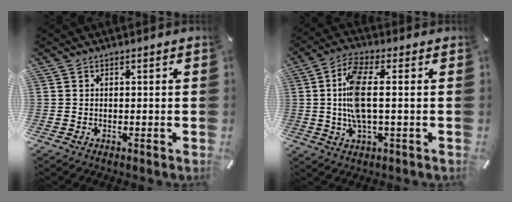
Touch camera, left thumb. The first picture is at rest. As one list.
[{"total": 10.4, "force": [0.2, 3.6, 9.8], "torque": [-0.214, -0.011, -0.002]}]